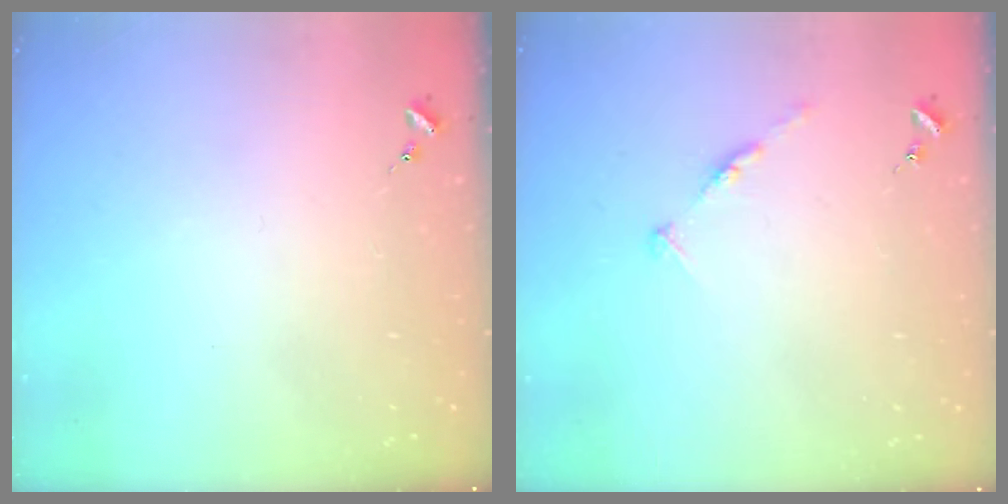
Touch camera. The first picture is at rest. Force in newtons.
{"total": 4.9, "press": 4.9, "slide": 0.5}